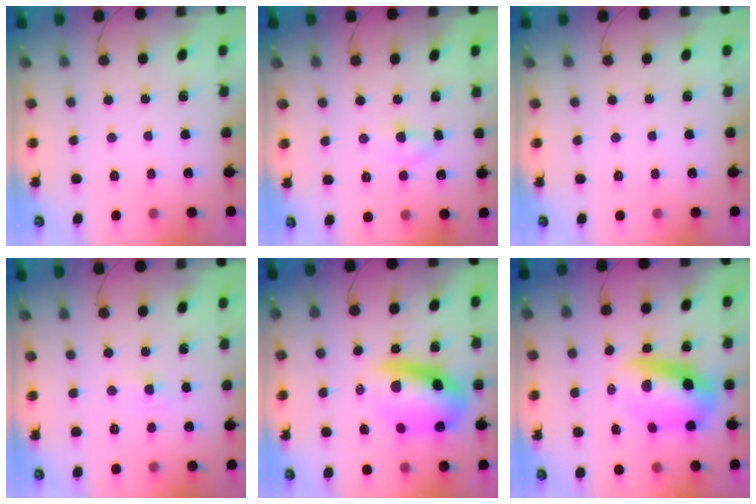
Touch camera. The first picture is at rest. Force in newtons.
{"total": 2.5, "press": 2.2, "slide": 1.1}
{"total": 0.0}
{"total": 1.9, "press": 1.7, "slide": 0.7}
{"total": 12.4, "press": 11.9, "slide": 3.5}
{"total": 10.3, "press": 9.9, "slide": 3.0}